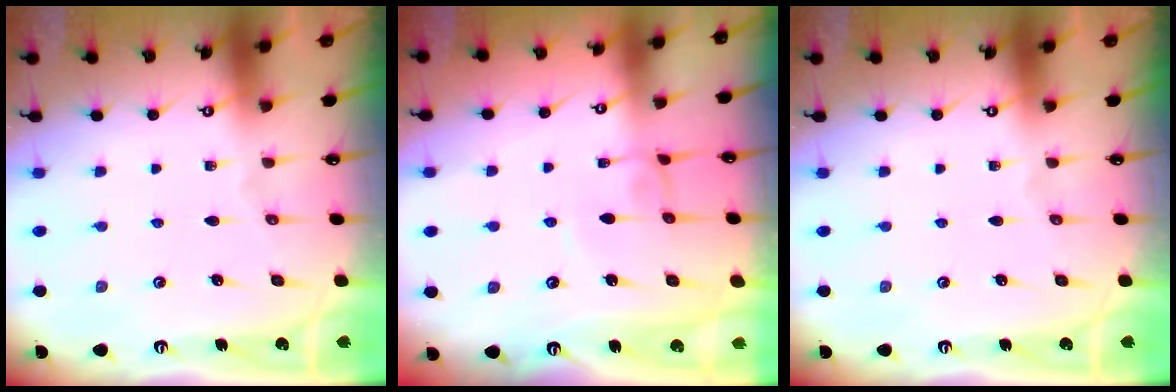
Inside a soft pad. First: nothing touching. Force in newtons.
{"total": 1.5, "press": 1.4, "slide": 0.3}
{"total": 0.0}